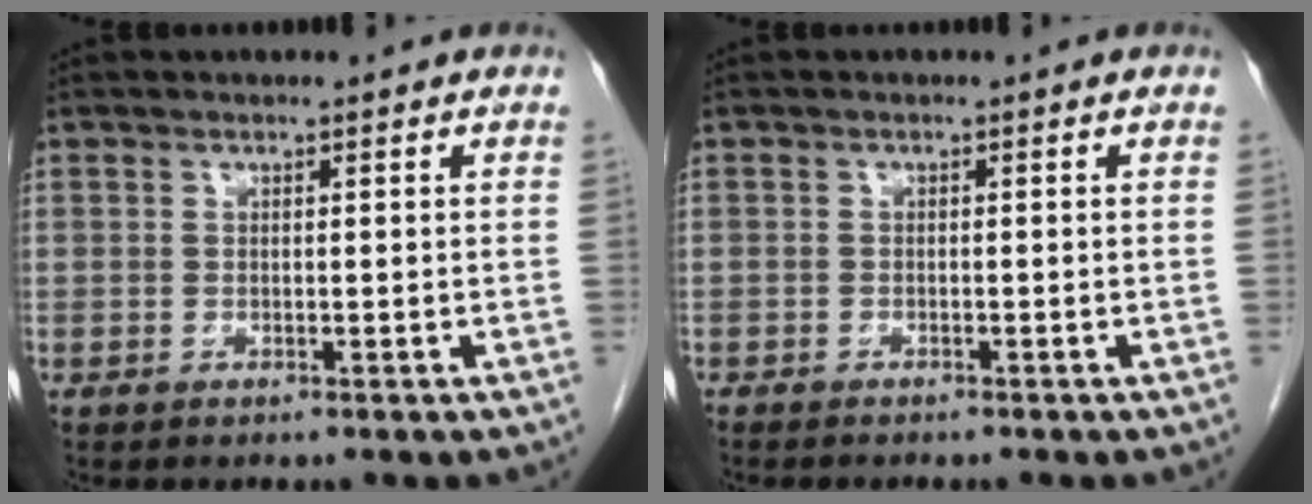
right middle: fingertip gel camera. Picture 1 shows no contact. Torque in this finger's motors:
{"motor_torque": [1.15, -0.99, 0.21, 0.01]}